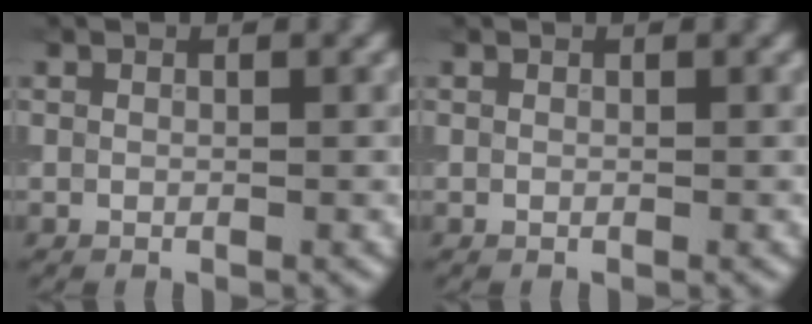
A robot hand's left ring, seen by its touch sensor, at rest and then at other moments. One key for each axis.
{"total": 0.0}